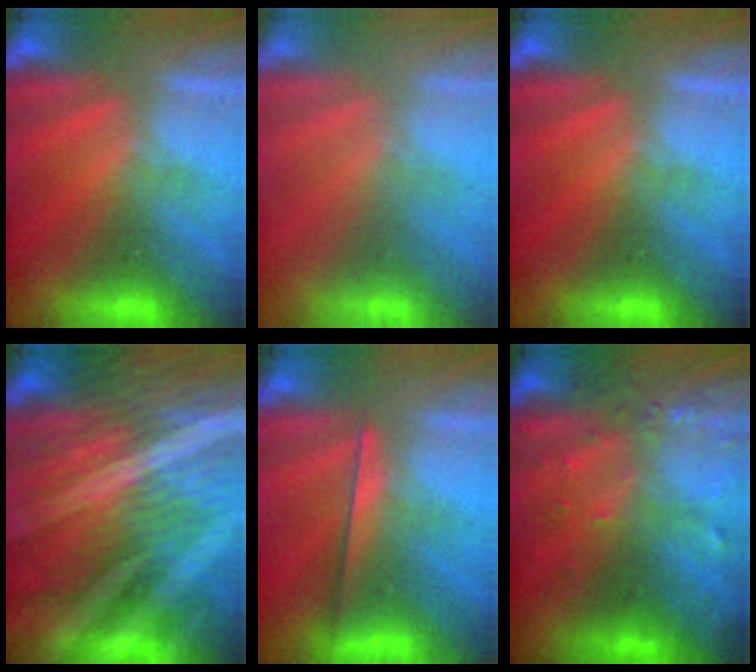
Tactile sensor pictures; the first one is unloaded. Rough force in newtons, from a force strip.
{"total": 9.4}
{"total": 0.0}
{"total": 8.6}
{"total": 2.3}
{"total": 7.4}